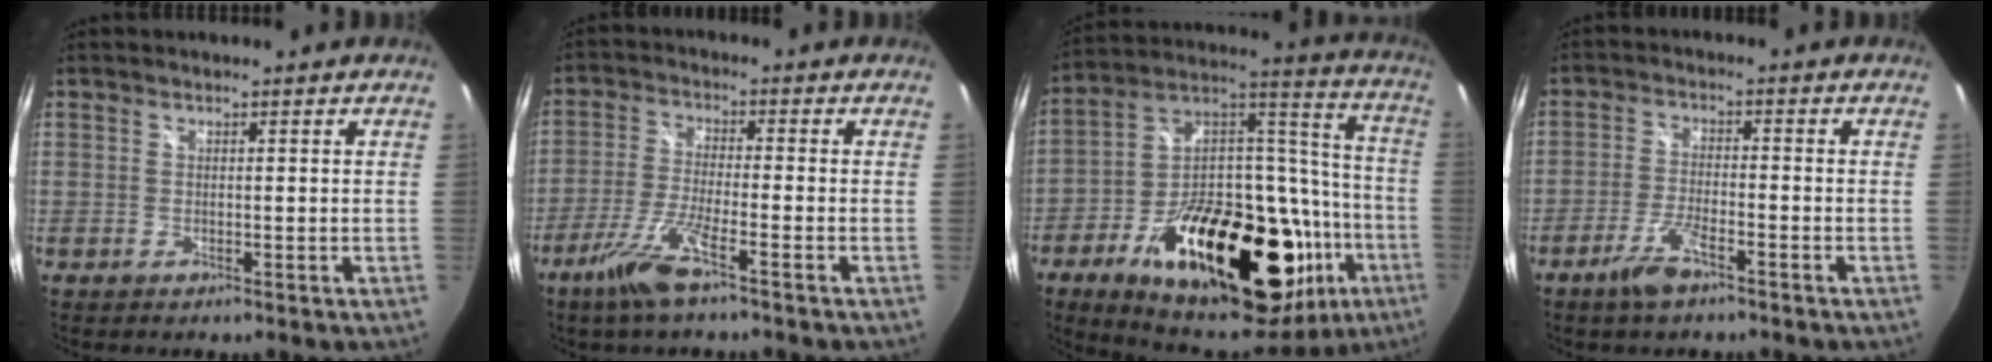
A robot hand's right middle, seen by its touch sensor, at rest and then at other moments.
{"total": 8.3, "force": [-5.4, 0.4, 6.3], "torque": [-0.145, -0.012, -0.105]}
{"total": 39.3, "force": [-16.0, 18.2, 31.0], "torque": [-0.481, 0.044, -0.232]}
{"total": 5.9, "force": [-4.1, 1.5, 3.9], "torque": [-0.093, -0.006, -0.077]}